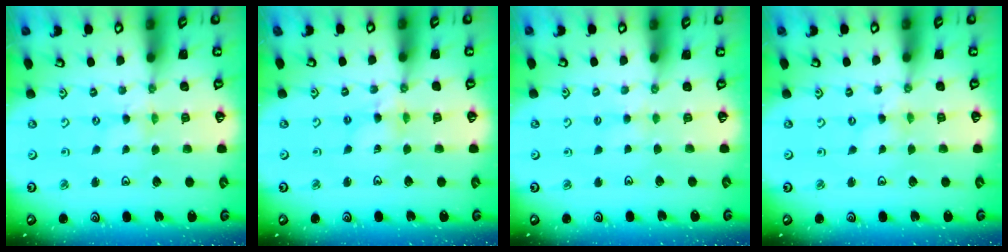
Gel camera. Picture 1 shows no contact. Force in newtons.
{"total": 4.5, "press": 4.5, "slide": 0.3}
{"total": 3.1, "press": 3.1, "slide": 0.6}
{"total": 0.0}